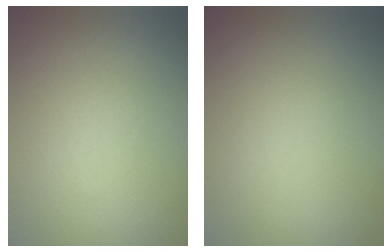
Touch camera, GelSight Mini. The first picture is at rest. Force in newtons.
{"total": 0.0}